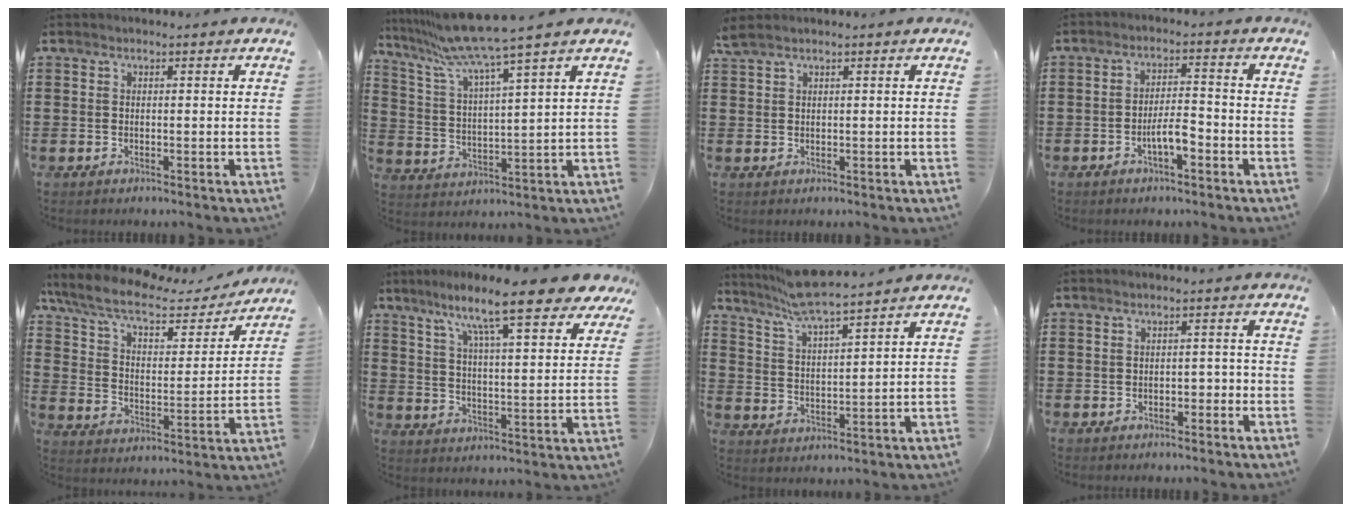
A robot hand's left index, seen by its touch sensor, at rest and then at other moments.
{"total": 8.8, "force": [7.4, -1.1, 4.6], "torque": [-0.119, -0.044, 0.123]}
{"total": 1.3, "force": [0.9, 0.1, 0.9], "torque": [-0.020, 0.000, 0.017]}
{"total": 4.5, "force": [-2.1, 1.2, 3.8], "torque": [-0.079, 0.005, -0.044]}
{"total": 9.2, "force": [7.2, 2.5, 5.2], "torque": [-0.125, -0.030, 0.122]}
{"total": 11.7, "force": [9.1, 1.2, 7.2], "torque": [-0.145, -0.045, 0.146]}
{"total": 6.8, "force": [6.0, -0.3, 3.2], "torque": [-0.081, -0.023, 0.108]}
{"total": 1.6, "force": [-1.3, 0.7, 0.7], "torque": [-0.019, 0.003, -0.029]}